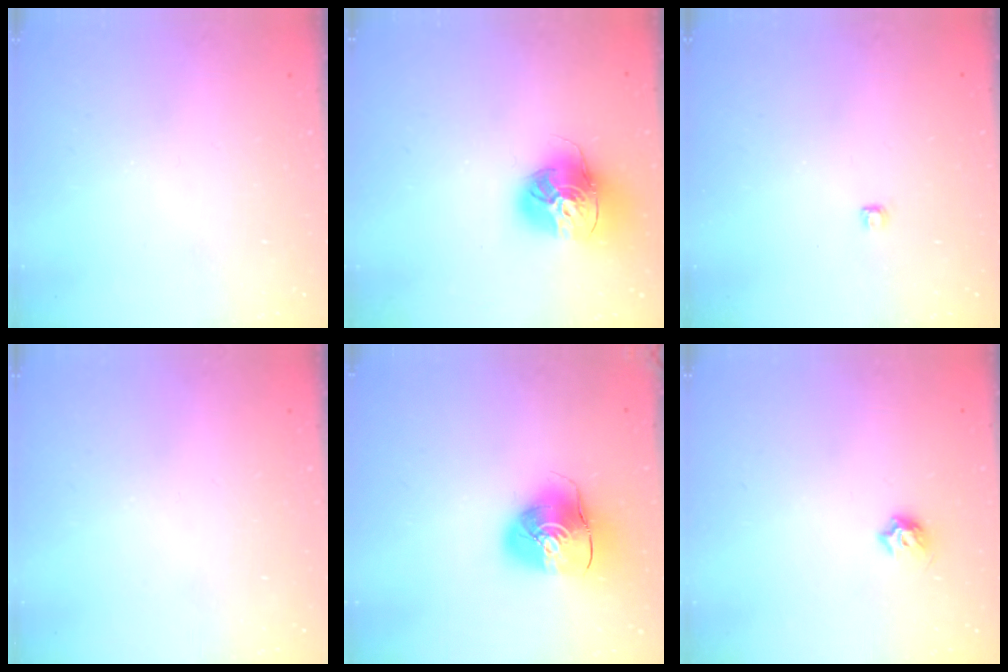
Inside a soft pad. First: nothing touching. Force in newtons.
{"total": 18.0, "press": 17.9, "slide": 1.7}
{"total": 2.8, "press": 2.7, "slide": 0.3}
{"total": 0.0}
{"total": 10.6, "press": 10.5, "slide": 1.5}
{"total": 5.2, "press": 5.1, "slide": 1.0}